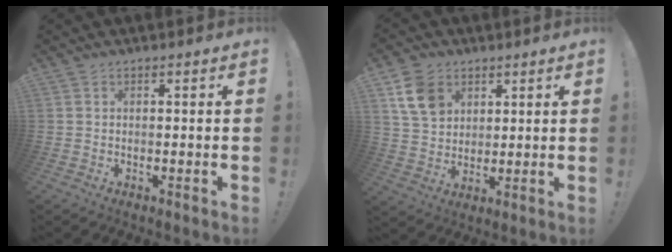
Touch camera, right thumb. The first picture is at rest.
{"total": 11.2, "force": [5.3, 8.4, 5.3], "torque": [-0.085, -0.011, 0.108]}